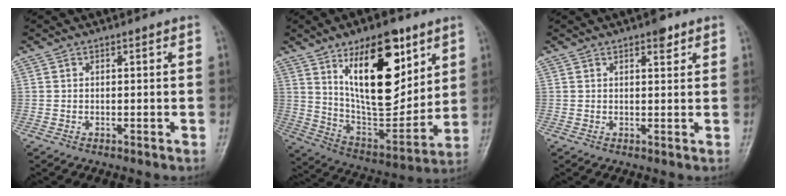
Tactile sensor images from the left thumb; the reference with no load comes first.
{"total": 21.8, "force": [9.7, 10.2, 16.7], "torque": [-0.209, -0.053, 0.173]}
{"total": 2.5, "force": [1.6, 1.1, 1.6], "torque": [-0.014, -0.007, 0.021]}